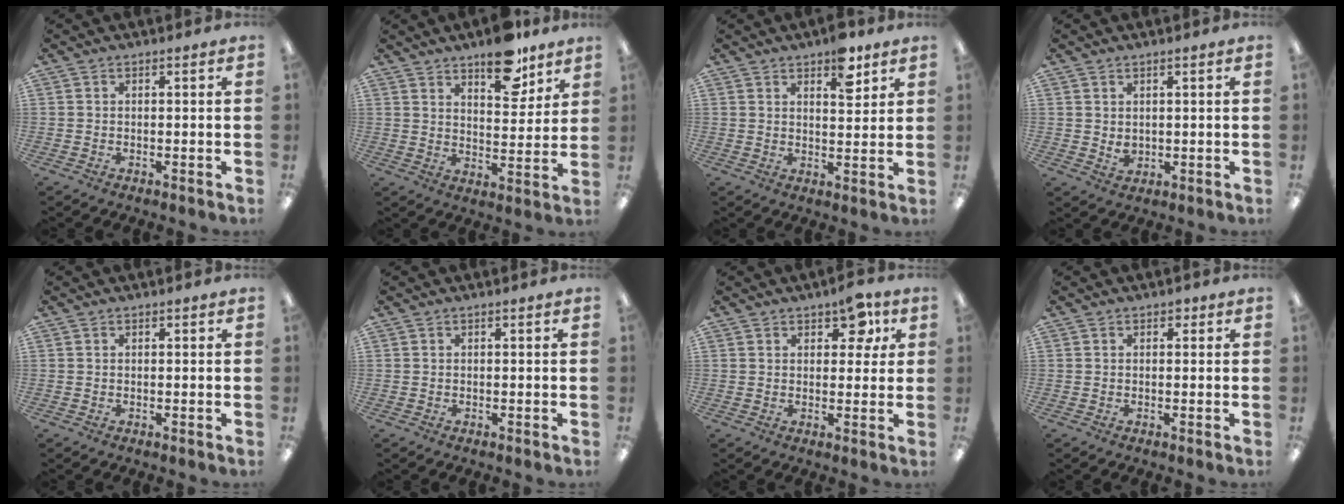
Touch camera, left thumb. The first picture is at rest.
{"total": 11.1, "force": [8.6, 4.5, 5.3], "torque": [-0.057, -0.054, 0.149]}
{"total": 7.9, "force": [5.2, 3.5, 4.8], "torque": [-0.042, -0.031, 0.082]}
{"total": 2.2, "force": [1.1, 1.5, 1.2], "torque": [-0.016, -0.003, 0.018]}
{"total": 0.0}
{"total": 0.0}
{"total": 6.8, "force": [3.6, 3.9, 4.3], "torque": [-0.044, -0.006, 0.058]}
{"total": 1.1, "force": [0.5, 0.8, 0.5], "torque": [-0.002, 0.001, 0.007]}